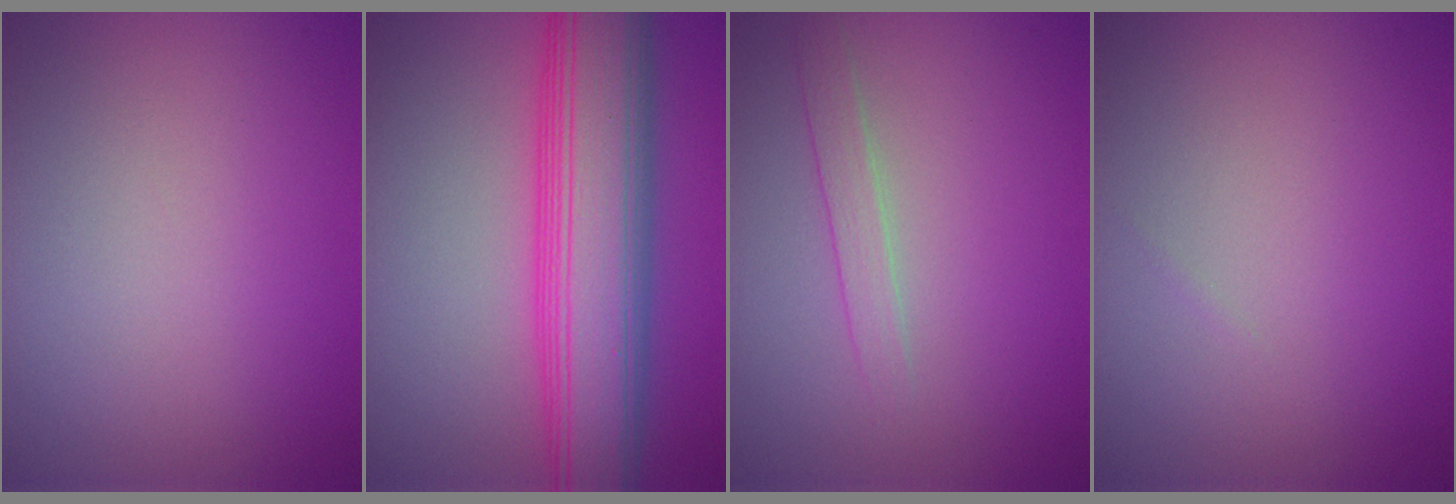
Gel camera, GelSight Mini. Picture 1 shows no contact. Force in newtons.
{"total": 10.0, "press": 10.0, "slide": 0.1}
{"total": 1.5, "press": 1.5, "slide": 0.0}
{"total": 0.0}